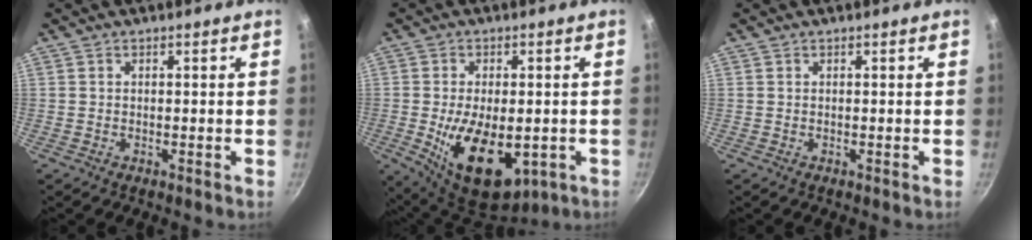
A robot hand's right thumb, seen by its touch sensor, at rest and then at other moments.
{"total": 16.0, "force": [-3.5, 8.9, 12.8], "torque": [-0.189, -0.008, -0.037]}
{"total": 0.0}